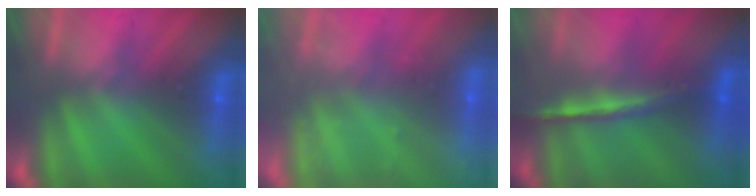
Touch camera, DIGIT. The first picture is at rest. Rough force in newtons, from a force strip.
{"total": 2.3}
{"total": 1.9}